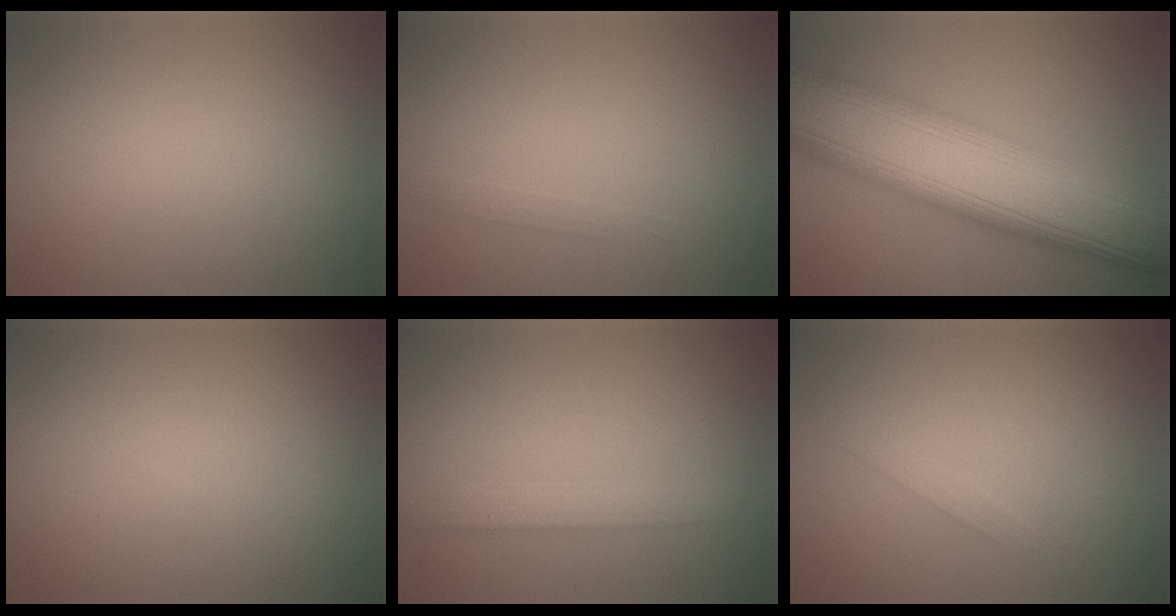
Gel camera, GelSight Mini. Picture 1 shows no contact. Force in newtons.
{"total": 0.7, "press": 0.7, "slide": 0.1}
{"total": 14.4, "press": 14.3, "slide": 0.4}
{"total": 0.0}
{"total": 2.2, "press": 2.2, "slide": 0.1}
{"total": 1.0, "press": 1.0, "slide": 0.0}